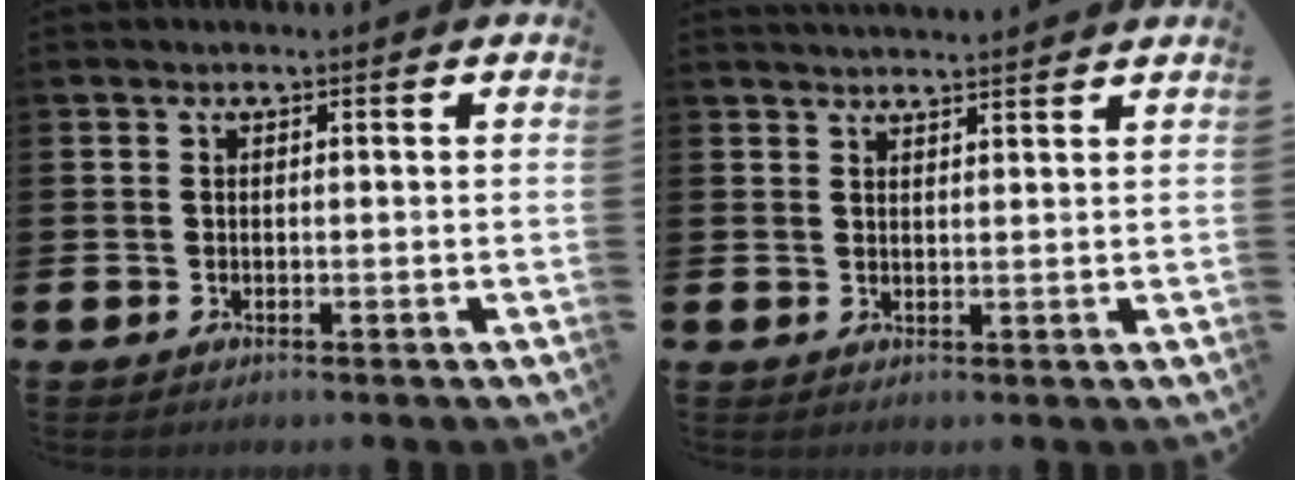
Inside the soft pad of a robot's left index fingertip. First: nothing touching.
{"total": 2.6, "force": [2.6, -0.2, 0.1], "torque": [0.008, -0.020, 0.044]}